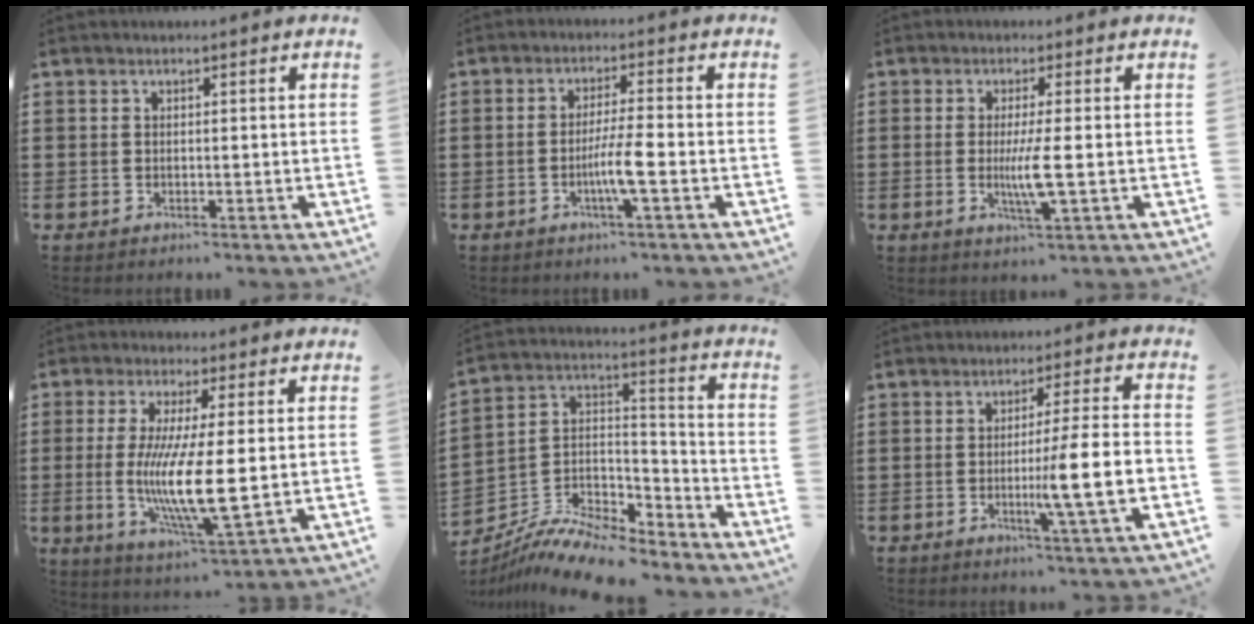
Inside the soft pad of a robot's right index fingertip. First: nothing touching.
{"total": 5.1, "force": [-1.8, -0.2, 4.8], "torque": [-0.097, -0.014, -0.037]}
{"total": 4.7, "force": [-1.0, -0.1, 4.6], "torque": [-0.095, -0.016, -0.023]}
{"total": 10.2, "force": [-0.3, 1.4, 10.1], "torque": [-0.211, -0.018, -0.009]}
{"total": 9.7, "force": [-8.8, 2.2, 3.3], "torque": [-0.070, 0.014, -0.177]}
{"total": 8.9, "force": [-2.1, -0.7, 8.7], "torque": [-0.138, -0.016, -0.040]}